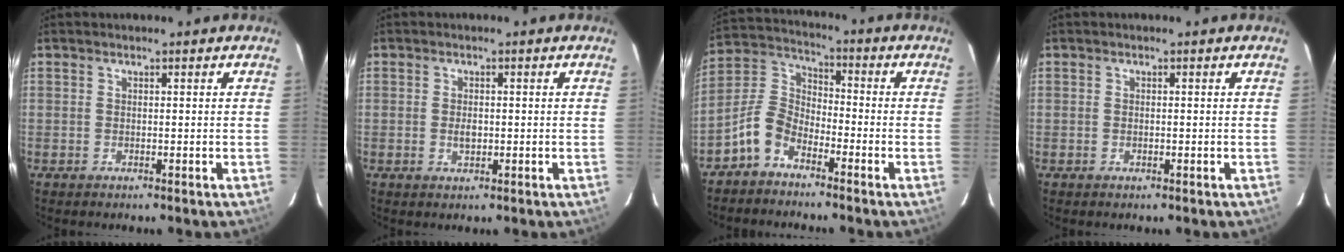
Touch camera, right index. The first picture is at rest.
{"total": 2.0, "force": [-0.3, 1.3, 1.4], "torque": [-0.025, 0.001, -0.004]}
{"total": 7.7, "force": [-5.1, 4.3, 3.8], "torque": [-0.090, 0.025, -0.110]}
{"total": 0.0}